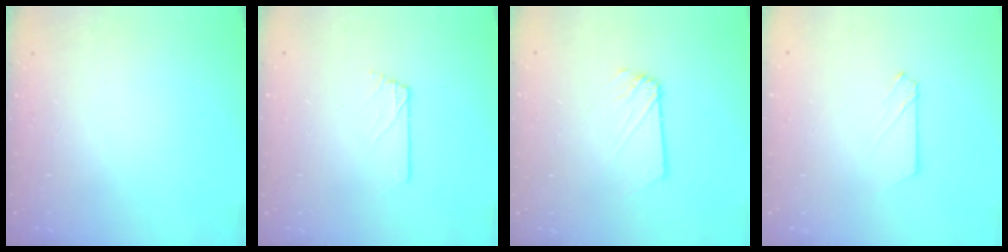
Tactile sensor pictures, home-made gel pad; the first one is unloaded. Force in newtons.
{"total": 0.6, "press": 0.6, "slide": 0.1}
{"total": 2.1, "press": 2.1, "slide": 0.3}
{"total": 2.6, "press": 2.6, "slide": 0.3}